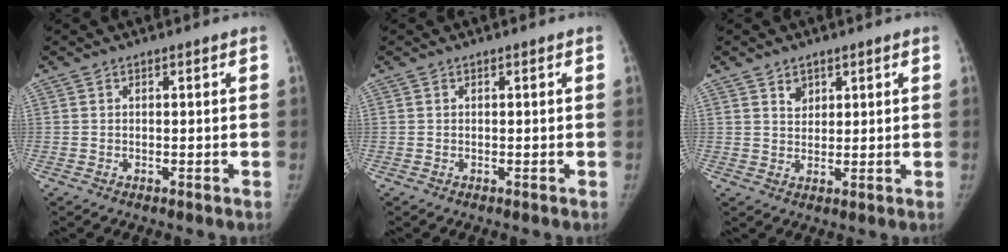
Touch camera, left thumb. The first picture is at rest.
{"total": 0.0}
{"total": 3.1, "force": [1.9, 2.2, 1.0], "torque": [0.002, -0.015, 0.035]}